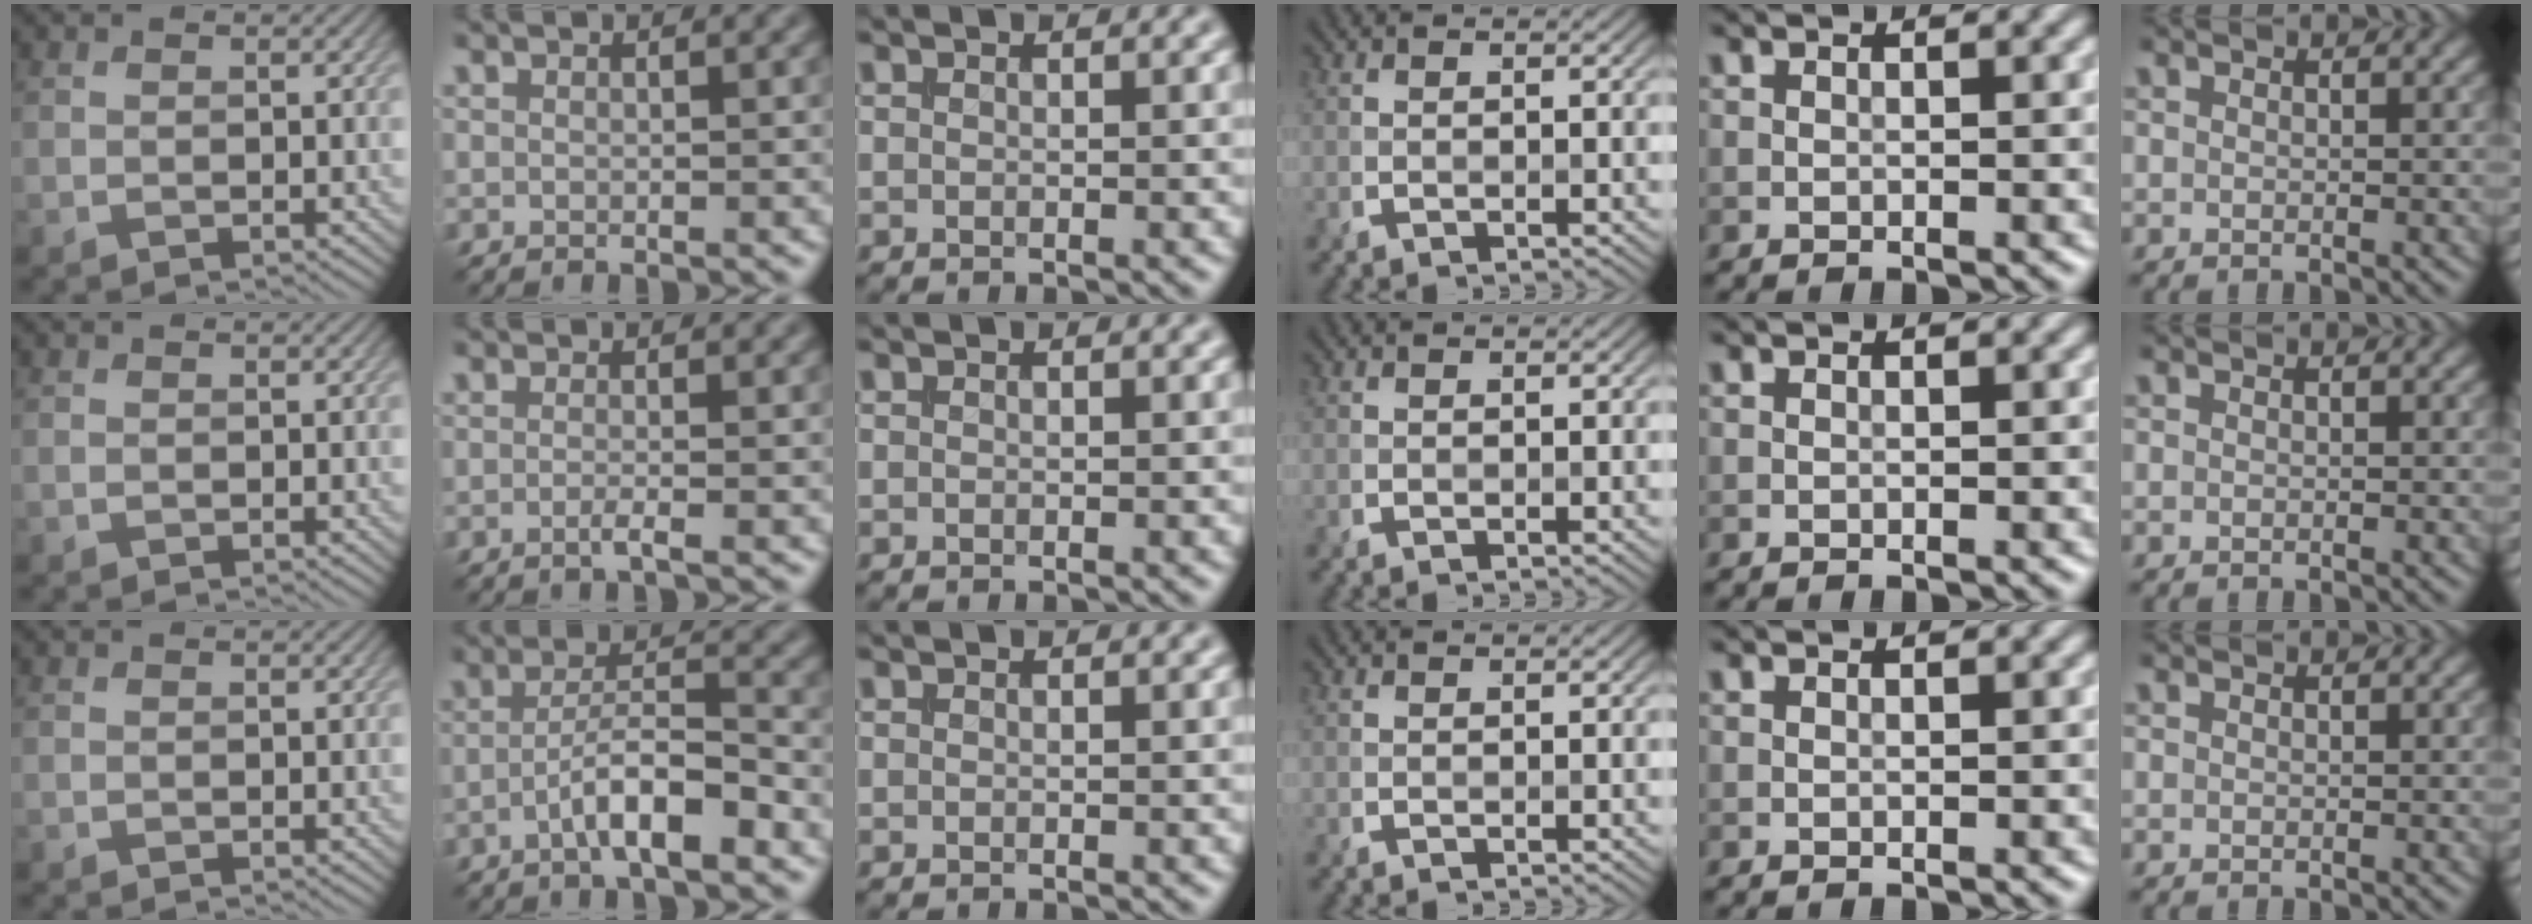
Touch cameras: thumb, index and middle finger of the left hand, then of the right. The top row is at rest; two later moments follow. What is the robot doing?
{"motion": "insert", "object": "coin"}